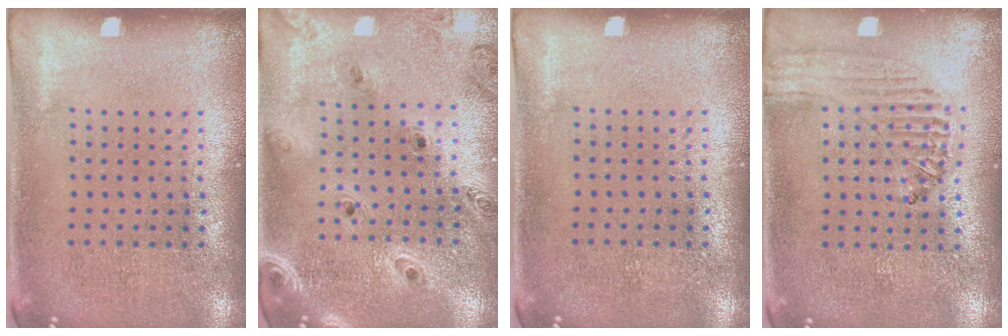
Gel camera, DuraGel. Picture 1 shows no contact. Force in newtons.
{"total": 1.2, "press": 1.2, "slide": 0.2}
{"total": 0.0}
{"total": 0.5, "press": 0.5, "slide": 0.2}